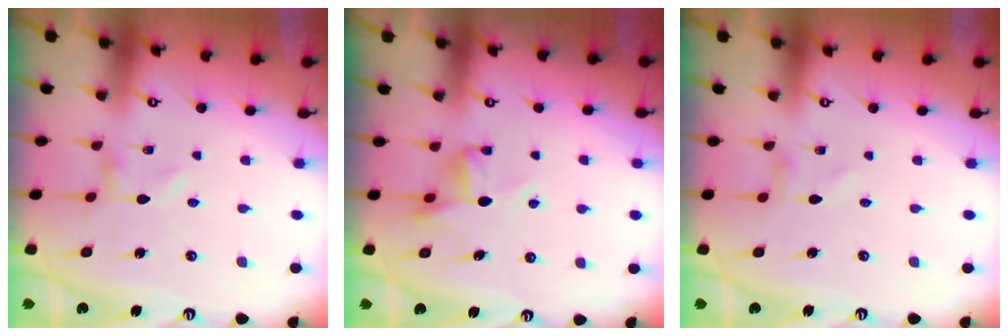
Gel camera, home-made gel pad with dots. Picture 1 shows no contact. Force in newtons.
{"total": 8.2, "press": 8.2, "slide": 0.9}
{"total": 1.0, "press": 1.0, "slide": 0.0}